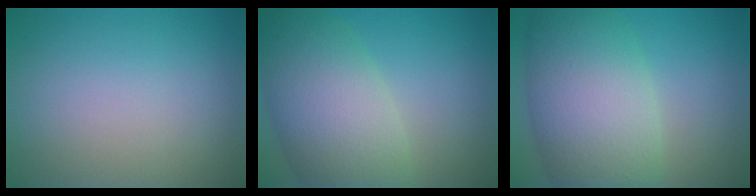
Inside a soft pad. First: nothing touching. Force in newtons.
{"total": 8.6, "press": 8.6, "slide": 0.4}
{"total": 10.0, "press": 10.0, "slide": 0.4}